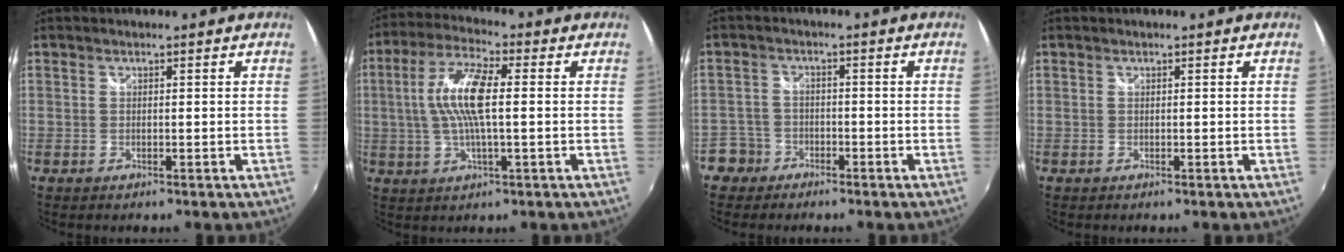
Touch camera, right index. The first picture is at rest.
{"total": 10.9, "force": [0.8, 2.8, 10.6], "torque": [-0.207, 0.009, 0.013]}
{"total": 4.9, "force": [-3.0, 3.8, -0.1], "torque": [-0.004, 0.024, -0.061]}
{"total": 0.0}